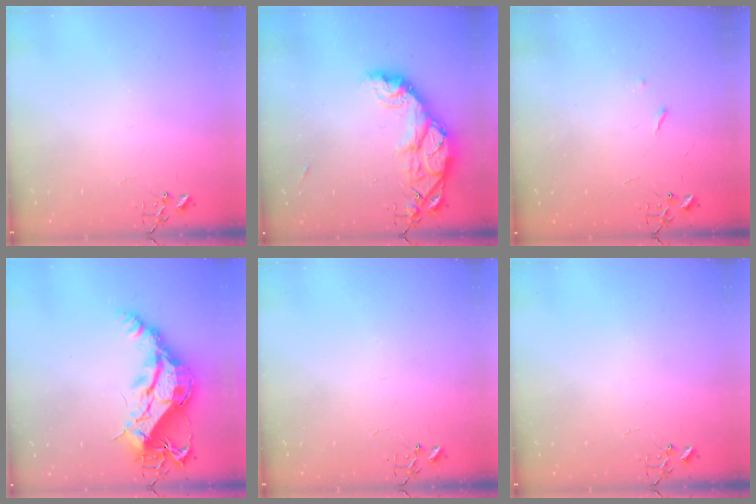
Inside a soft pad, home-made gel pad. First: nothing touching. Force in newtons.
{"total": 15.7, "press": 15.7, "slide": 1.4}
{"total": 2.9, "press": 2.8, "slide": 0.5}
{"total": 20.3, "press": 20.2, "slide": 2.1}
{"total": 0.0}
{"total": 0.0}